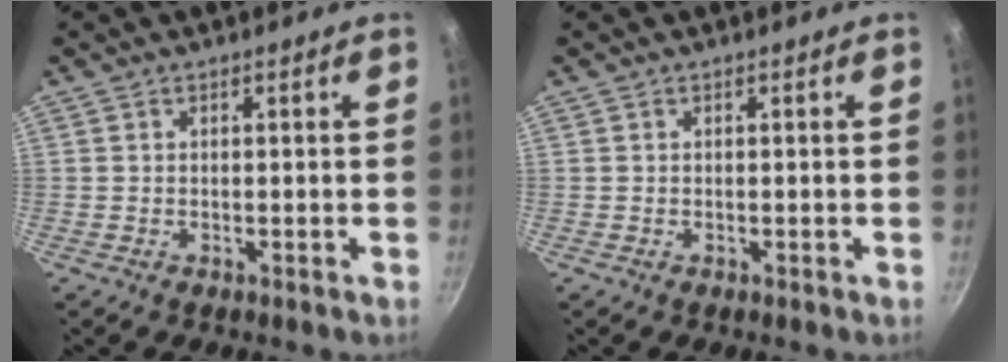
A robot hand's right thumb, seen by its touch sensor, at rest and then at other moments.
{"total": 0.0}